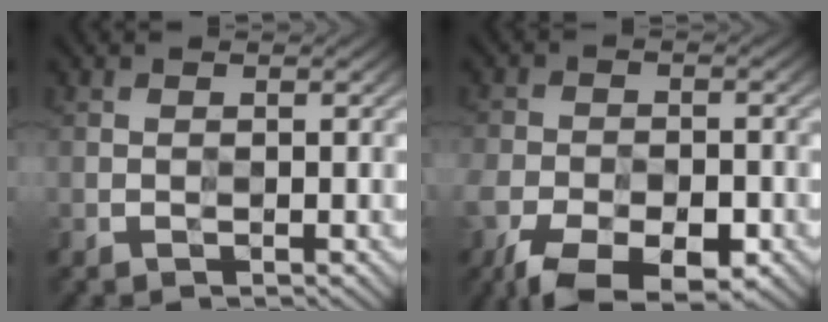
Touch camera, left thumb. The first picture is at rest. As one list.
[{"total": 10.8, "force": [-7.7, 4.9, 5.7], "torque": [-0.111, -0.034, -0.129]}]